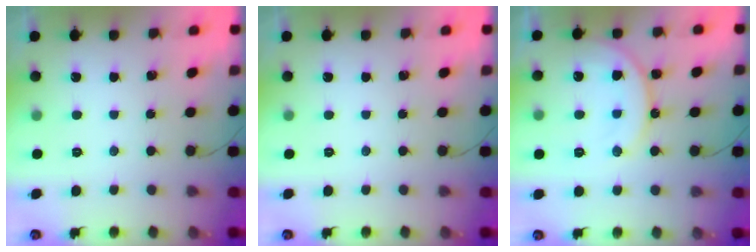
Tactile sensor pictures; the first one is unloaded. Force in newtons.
{"total": 0.0}
{"total": 13.8, "press": 13.7, "slide": 1.9}